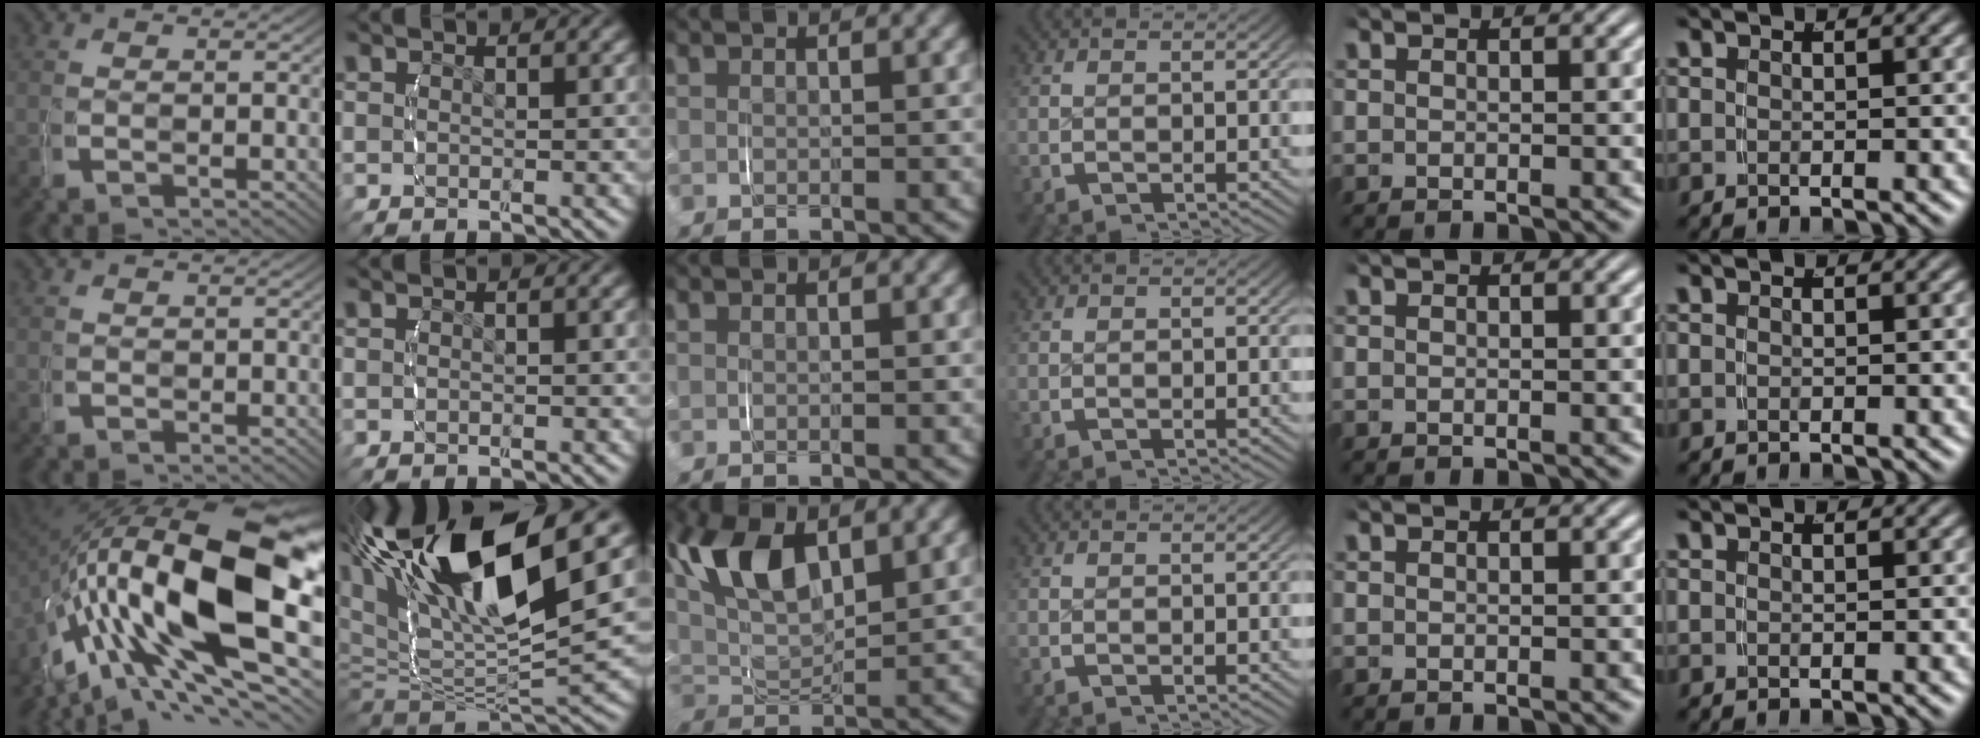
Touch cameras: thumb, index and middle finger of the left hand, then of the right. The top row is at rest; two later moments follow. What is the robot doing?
{"motion": "grasp_and_lifting", "object": "router"}